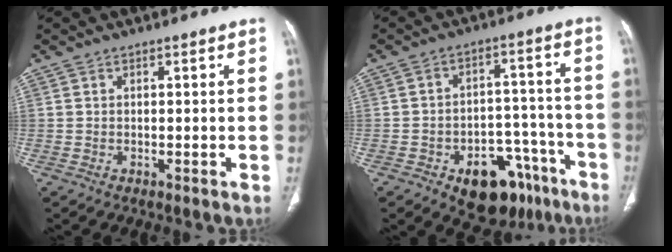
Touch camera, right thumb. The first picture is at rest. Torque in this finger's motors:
{"motor_torque": [4.49, 0.52, 0.99, -0.90, 0.05]}